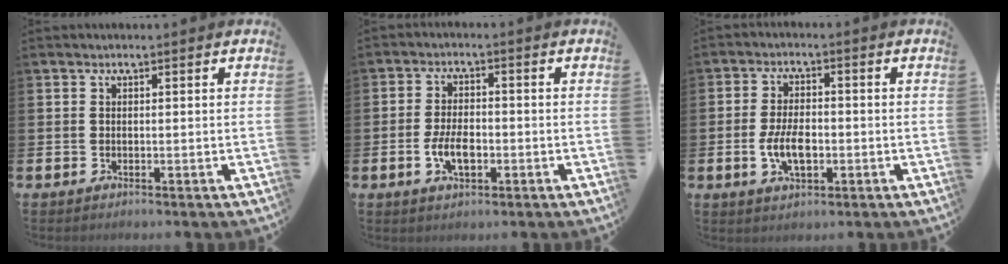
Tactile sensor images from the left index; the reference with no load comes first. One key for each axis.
{"total": 4.5, "fx": -1.1, "fy": 2.3, "fz": 3.6, "tx": -0.061, "ty": 0.000, "tz": -0.024}
{"total": 5.3, "fx": -1.0, "fy": 2.8, "fz": 4.4, "tx": -0.075, "ty": 0.000, "tz": -0.021}